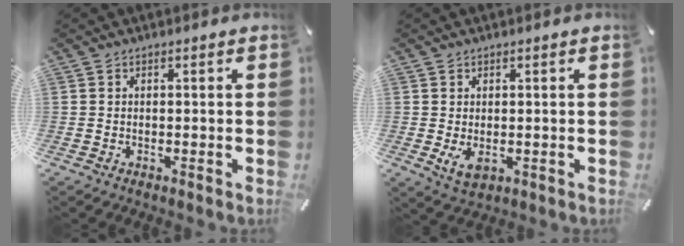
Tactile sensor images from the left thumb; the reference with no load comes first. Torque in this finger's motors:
{"motor_torque": [0.74, 0.84, 0.46, 0.14, 0.07]}